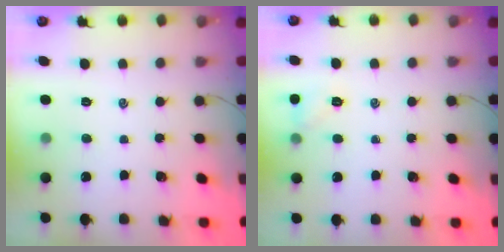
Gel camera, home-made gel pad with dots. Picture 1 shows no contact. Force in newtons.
{"total": 6.1, "press": 5.9, "slide": 1.7}